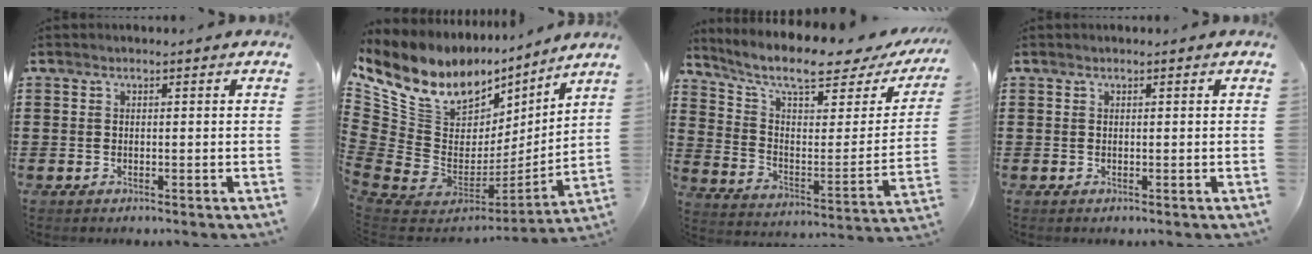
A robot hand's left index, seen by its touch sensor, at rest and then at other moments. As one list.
[{"total": 11.7, "force": [6.8, 8.0, 5.1], "torque": [-0.134, -0.068, 0.121]}, {"total": 8.8, "force": [6.9, 1.6, 5.2], "torque": [-0.119, -0.050, 0.113]}, {"total": 0.0}]